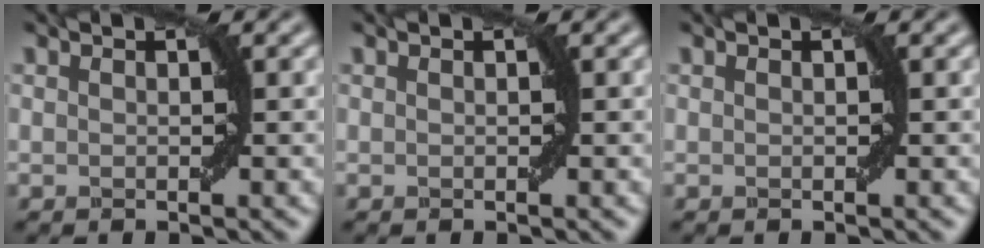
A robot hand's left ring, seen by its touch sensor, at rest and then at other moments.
{"total": 0.0}
{"total": 0.0}